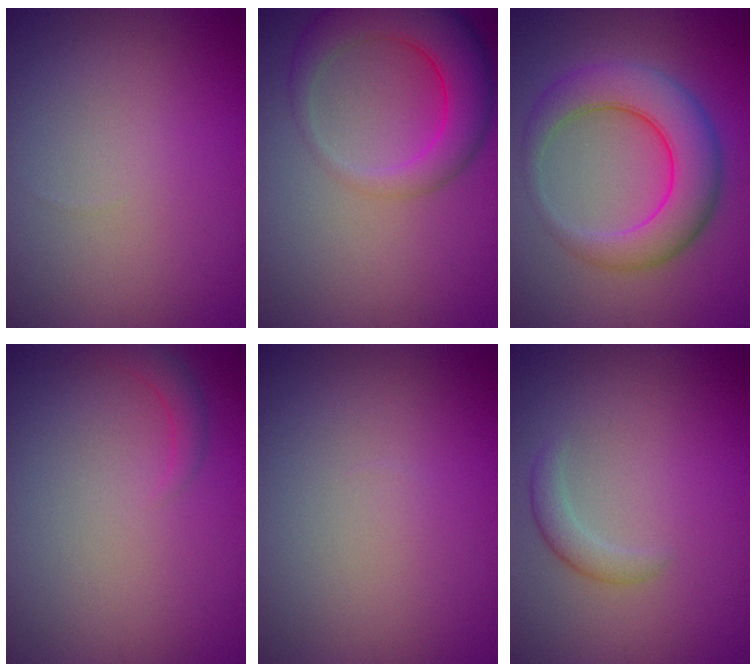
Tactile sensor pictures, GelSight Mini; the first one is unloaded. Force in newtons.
{"total": 6.1, "press": 6.0, "slide": 0.3}
{"total": 6.7, "press": 6.7, "slide": 0.2}
{"total": 1.3, "press": 1.3, "slide": 0.2}
{"total": 0.0}
{"total": 1.6, "press": 1.6, "slide": 0.1}